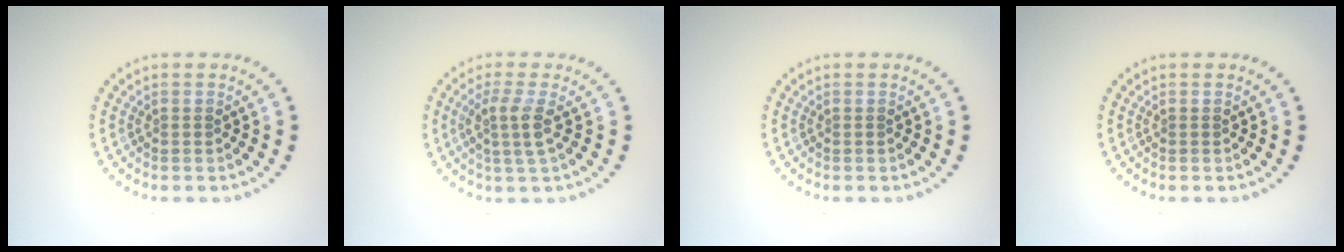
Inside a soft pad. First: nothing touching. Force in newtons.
{"total": 2.5, "press": 2.1, "slide": 1.5}
{"total": 0.0}
{"total": 0.0}